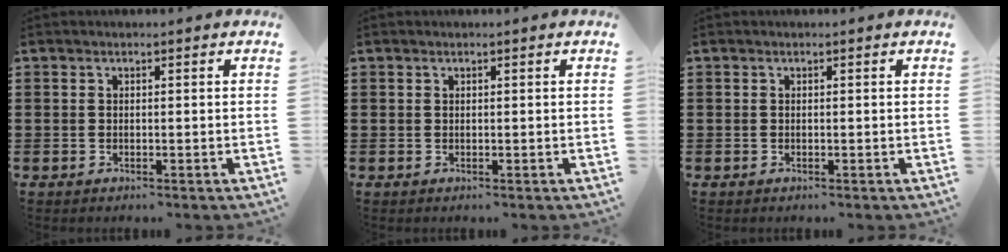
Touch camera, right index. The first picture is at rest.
{"total": 0.0}
{"total": 0.0}